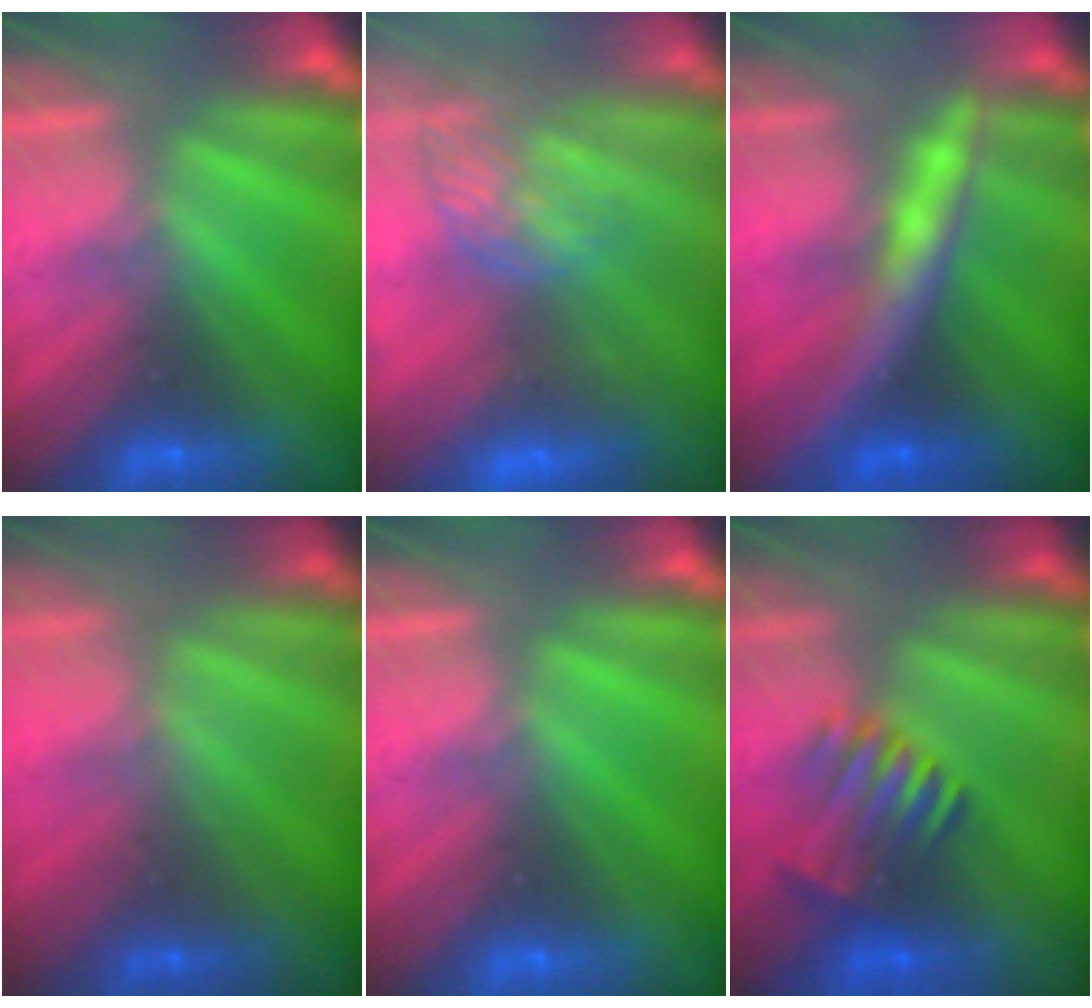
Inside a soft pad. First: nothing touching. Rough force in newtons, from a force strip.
{"total": 3.7}
{"total": 9.8}
{"total": 1.8}
{"total": 0.0}
{"total": 3.9}